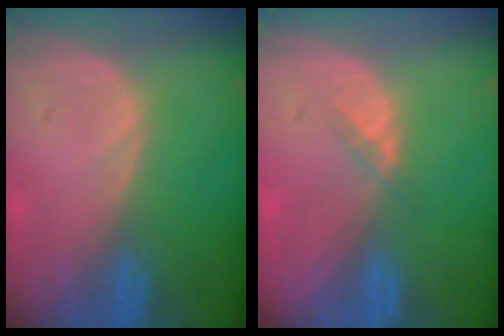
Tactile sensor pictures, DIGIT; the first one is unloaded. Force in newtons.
{"total": 1.4, "press": 1.1, "slide": 0.8}